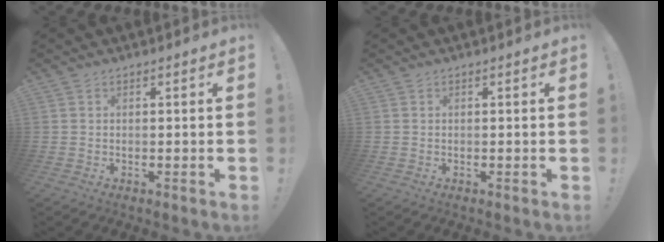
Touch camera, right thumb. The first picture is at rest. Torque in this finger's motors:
{"motor_torque": [0.15, -0.10, 0.26, 0.01, -0.10]}